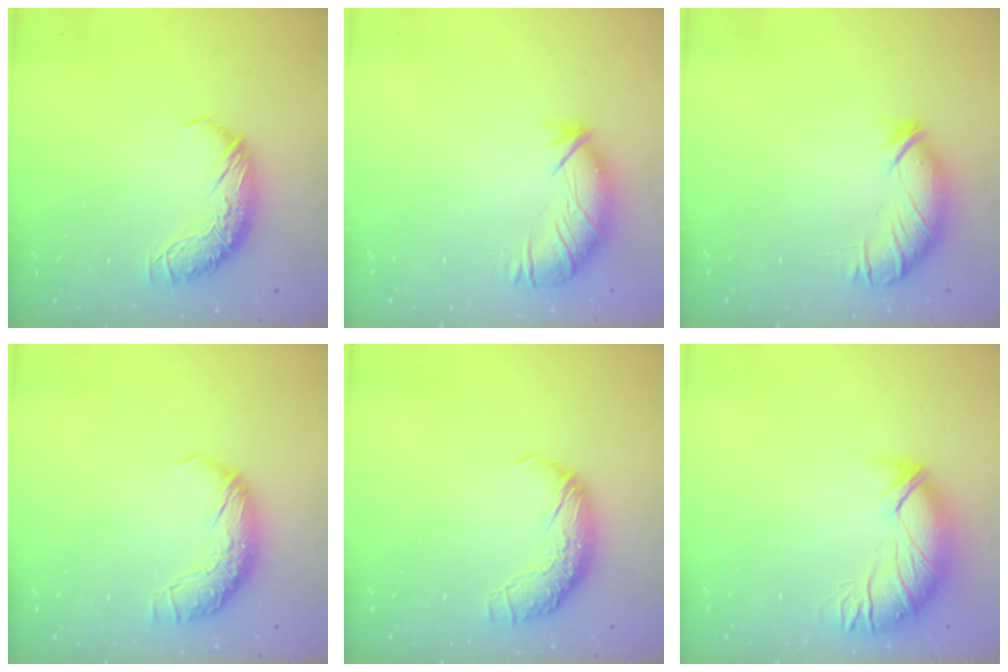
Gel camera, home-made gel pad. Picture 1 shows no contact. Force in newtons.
{"total": 3.0, "press": 2.6, "slide": 1.5}
{"total": 2.7, "press": 2.6, "slide": 0.9}
{"total": 2.4, "press": 1.1, "slide": 2.2}
{"total": 2.5, "press": 1.2, "slide": 2.2}
{"total": 2.9, "press": 1.4, "slide": 2.5}